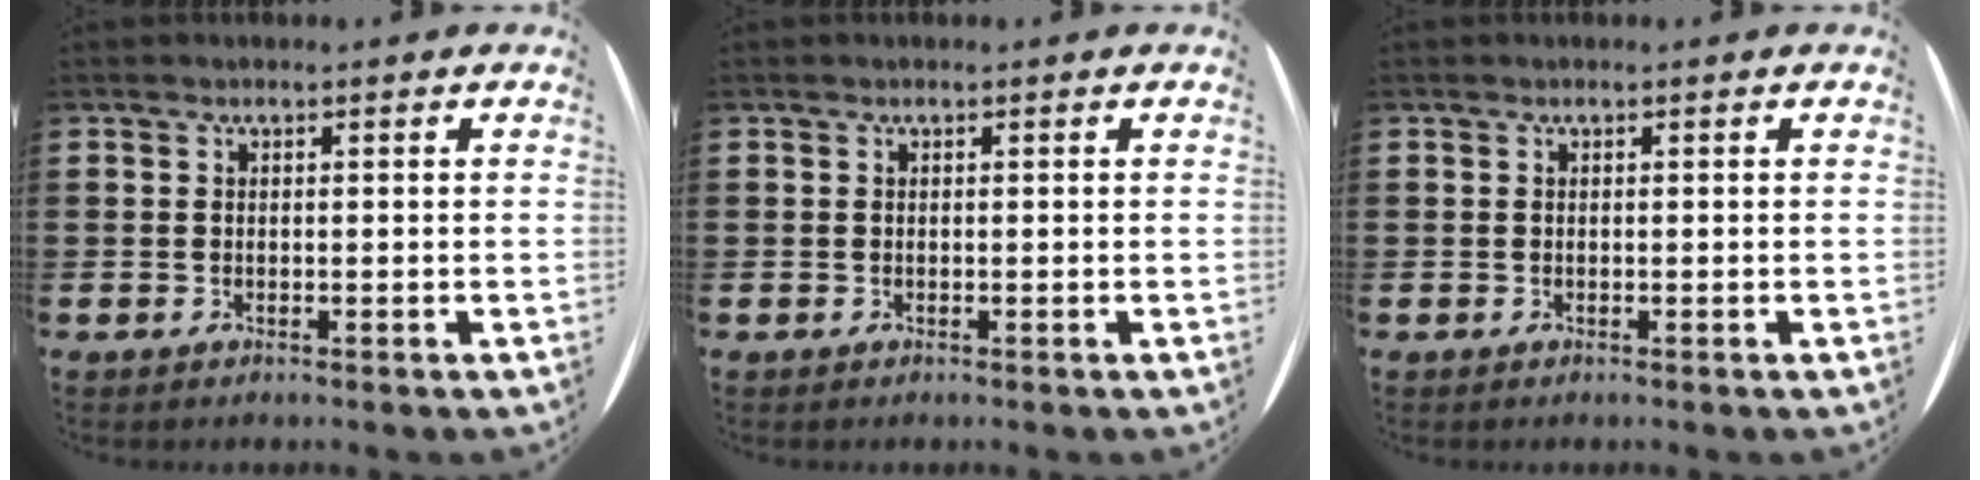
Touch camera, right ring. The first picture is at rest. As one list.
[{"total": 0.0}, {"total": 0.0}]